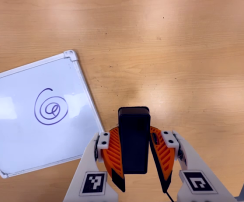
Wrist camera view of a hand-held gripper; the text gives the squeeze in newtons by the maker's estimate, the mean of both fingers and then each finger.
{"total": 8.2, "left": 6.2, "right": 10.1}